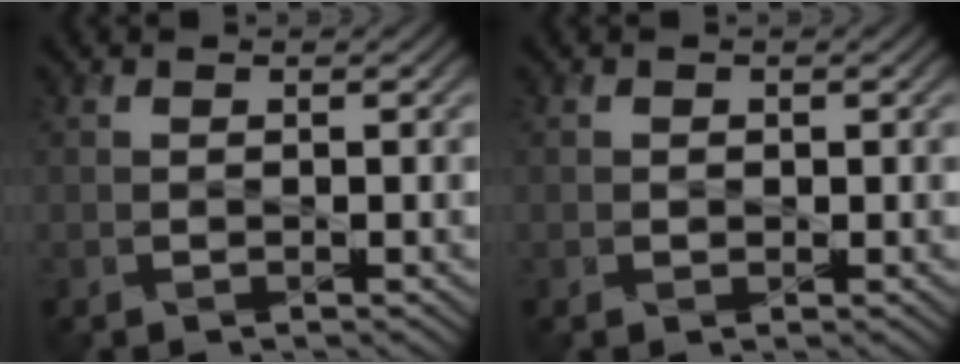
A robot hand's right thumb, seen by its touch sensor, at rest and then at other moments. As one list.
[{"total": 0.6, "force": [0.1, 0.6, 0.1], "torque": [-0.005, -0.005, 0.003]}]